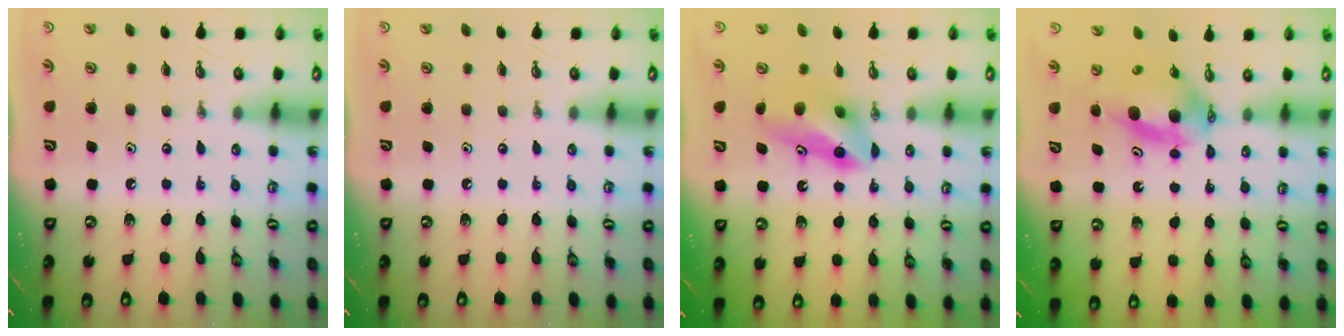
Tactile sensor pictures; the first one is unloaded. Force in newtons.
{"total": 0.0}
{"total": 8.1, "press": 7.9, "slide": 1.9}
{"total": 5.6, "press": 5.4, "slide": 1.2}